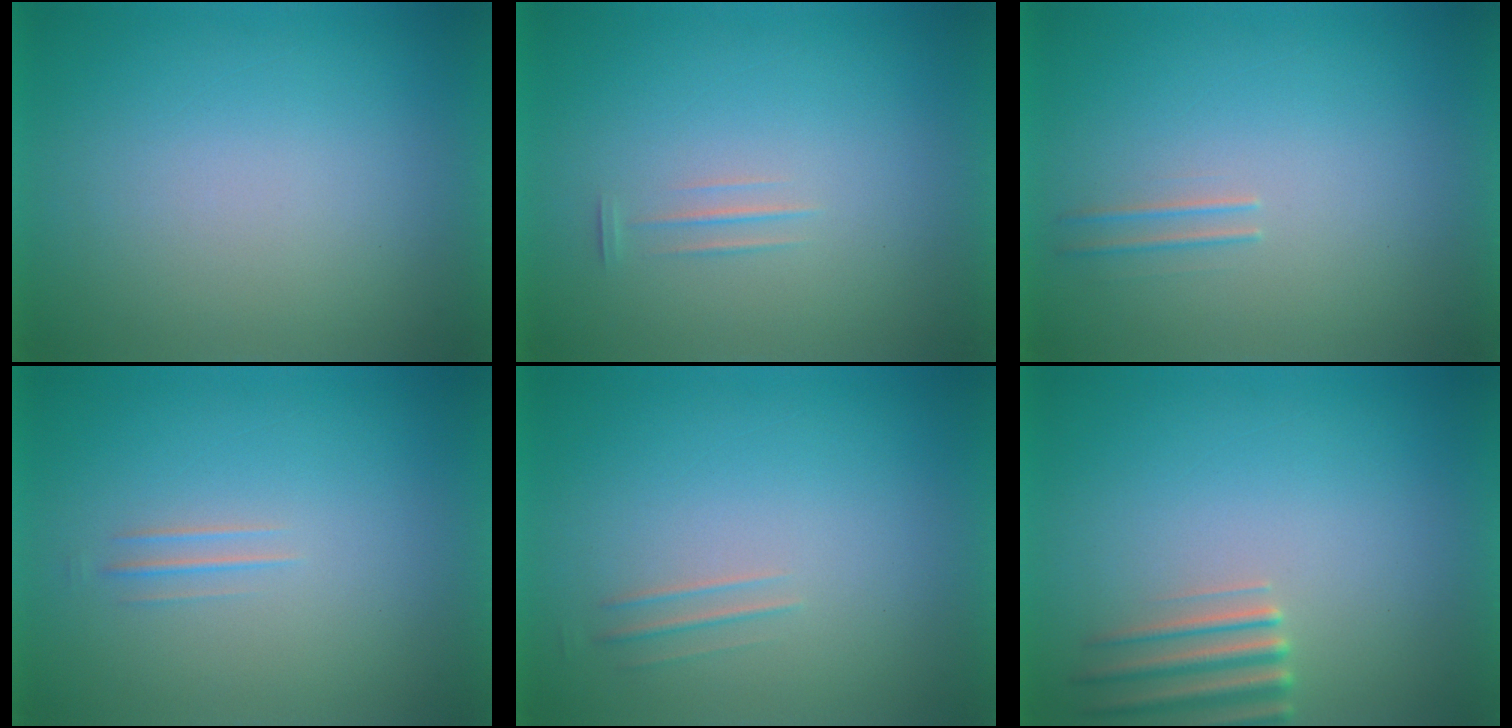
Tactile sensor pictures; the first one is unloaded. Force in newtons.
{"total": 1.1}
{"total": 1.5}
{"total": 1.3}
{"total": 1.5}
{"total": 2.8}